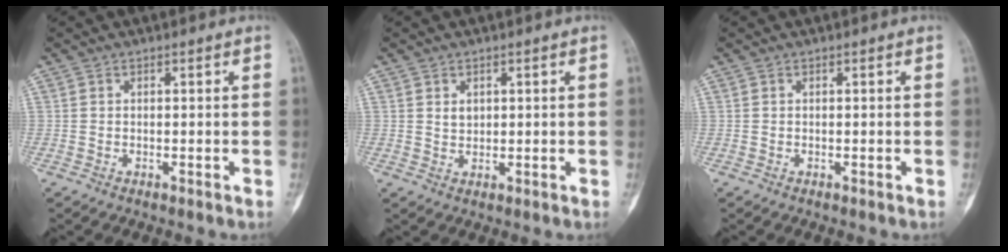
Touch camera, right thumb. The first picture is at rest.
{"total": 1.9, "force": [0.7, 1.4, 1.0], "torque": [-0.009, -0.005, 0.015]}
{"total": 0.0}